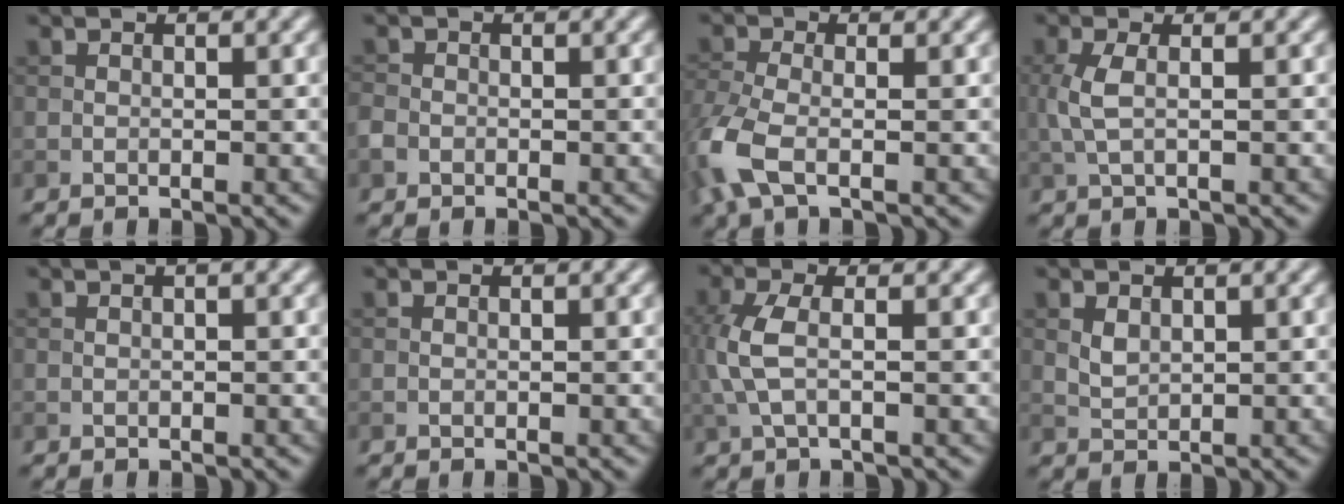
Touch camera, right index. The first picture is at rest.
{"total": 1.3, "force": [-0.6, 1.1, 0.4], "torque": [-0.005, 0.000, -0.016]}
{"total": 5.1, "force": [-2.3, 2.4, 3.9], "torque": [-0.111, -0.012, -0.059]}
{"total": 2.5, "force": [0.1, 0.9, 2.3], "torque": [-0.058, 0.001, 0.003]}
{"total": 0.6, "force": [0.3, 0.1, 0.6], "torque": [-0.012, 0.005, 0.003]}
{"total": 0.0}
{"total": 3.6, "force": [0.1, 1.5, 3.3], "torque": [-0.089, 0.002, -0.001]}
{"total": 1.3, "force": [0.6, 0.9, 0.8], "torque": [-0.022, -0.003, 0.016]}